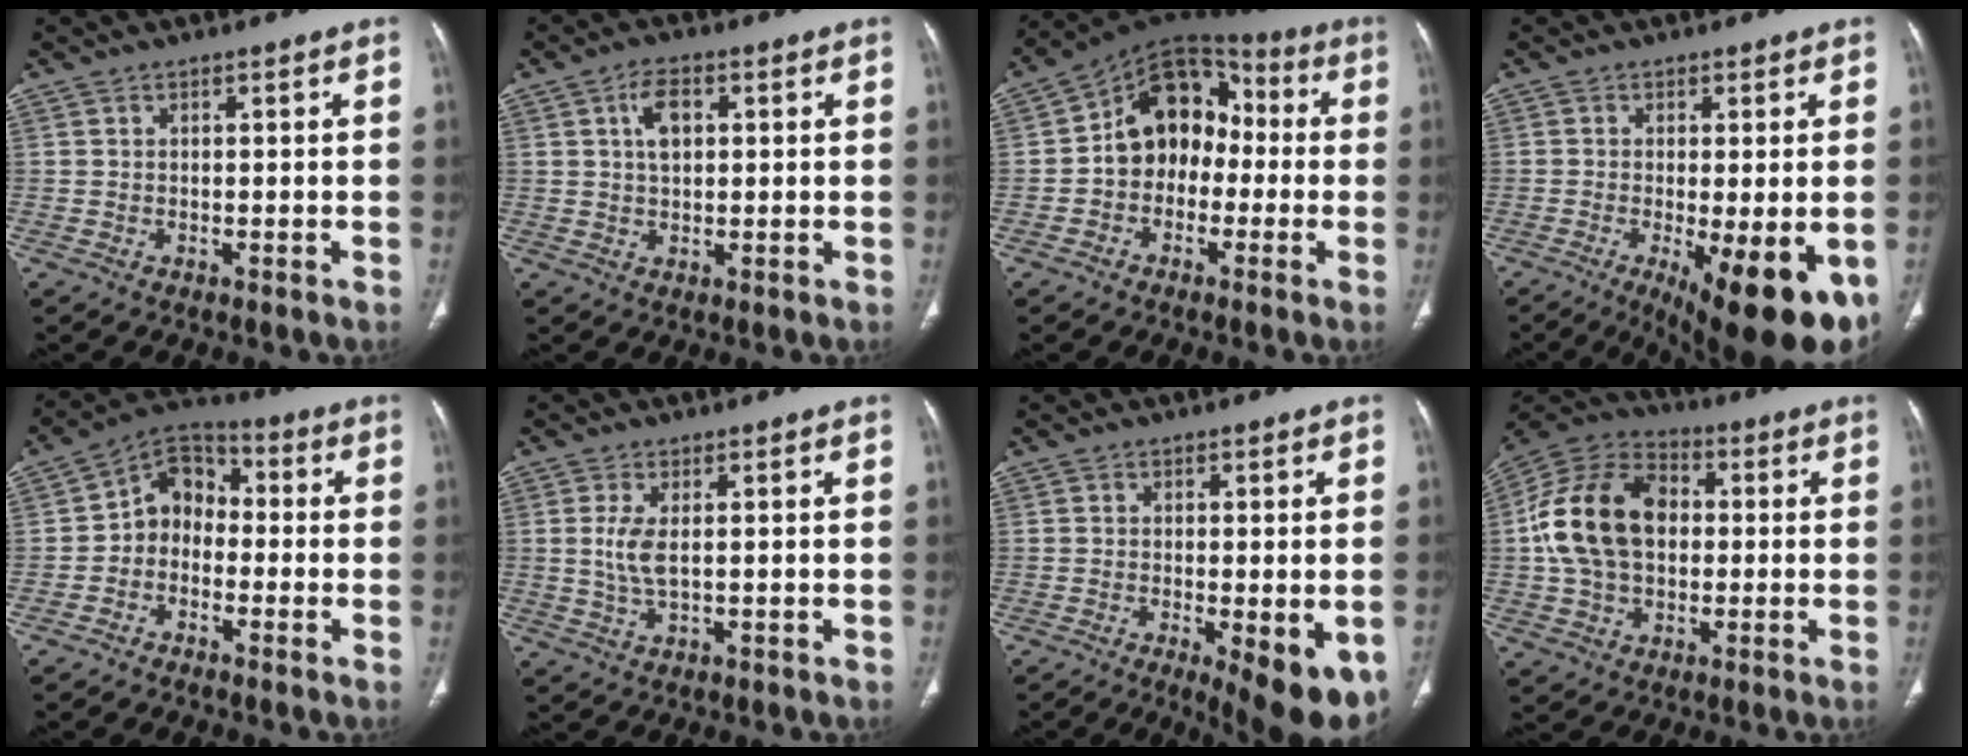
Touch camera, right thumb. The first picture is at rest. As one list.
[{"total": 5.1, "force": [1.4, 3.0, 3.9], "torque": [-0.061, 0.005, 0.023]}, {"total": 13.4, "force": [-1.1, 10.4, 8.5], "torque": [-0.087, 0.052, -0.037]}, {"total": 15.7, "force": [-6.2, 5.1, 13.5], "torque": [-0.152, -0.021, -0.080]}, {"total": 8.3, "force": [-1.5, 6.8, 4.5], "torque": [-0.041, 0.039, -0.051]}, {"total": 4.1, "force": [0.5, 1.5, 3.8], "torque": [-0.095, -0.007, 0.013]}, {"total": 11.7, "force": [-5.2, 3.9, 9.8], "torque": [-0.110, -0.013, -0.068]}, {"total": 18.1, "force": [1.2, 12.8, 12.8], "torque": [-0.221, 0.026, 0.015]}]